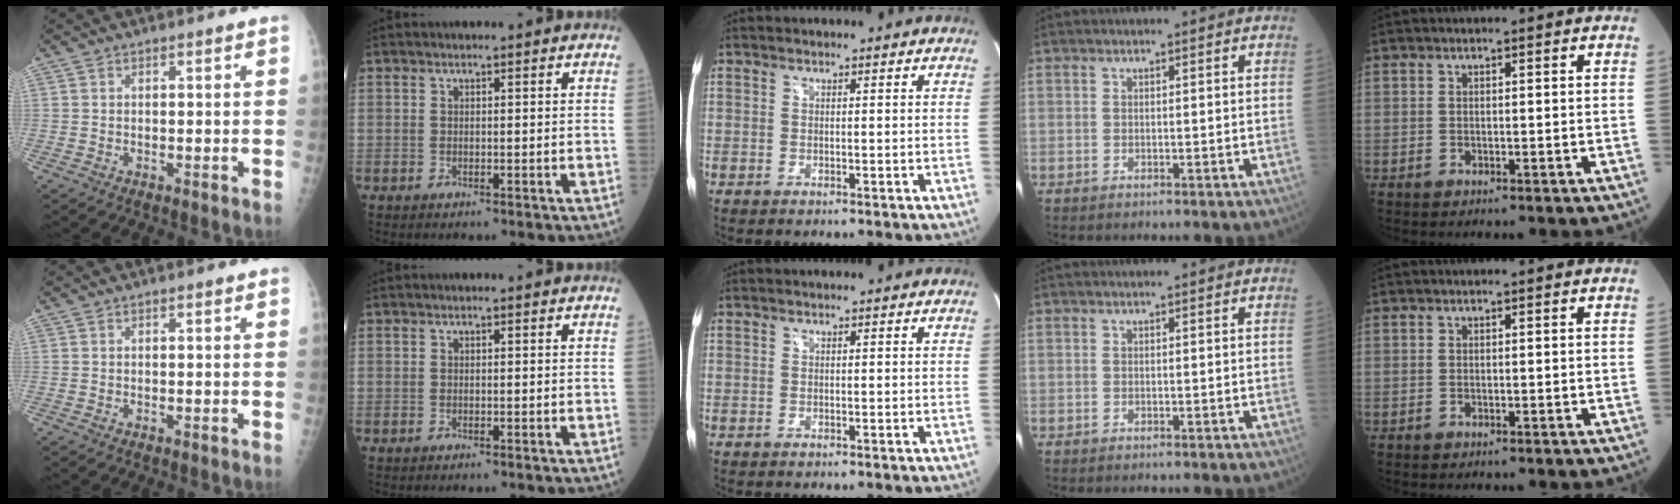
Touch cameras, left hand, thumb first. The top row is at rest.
{}